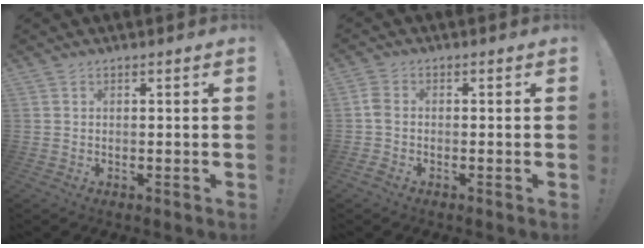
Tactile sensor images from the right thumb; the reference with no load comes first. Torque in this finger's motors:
{"motor_torque": [0.53, 0.26, 0.35, -0.20, -0.03]}